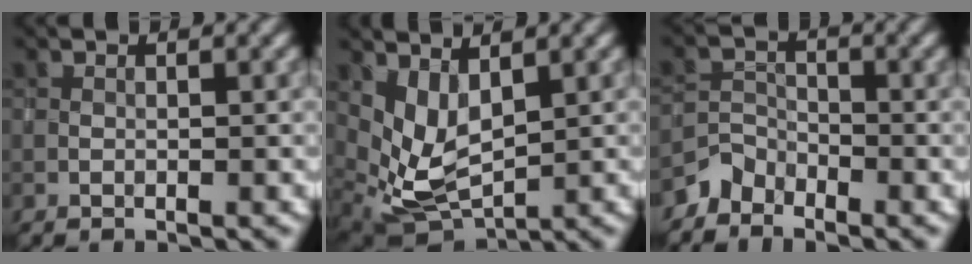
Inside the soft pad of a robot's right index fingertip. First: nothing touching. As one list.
[{"total": 4.6, "force": [2.0, 2.4, 3.3], "torque": [-0.078, -0.017, 0.047]}, {"total": 2.2, "force": [-1.9, 1.0, -0.2], "torque": [0.007, 0.008, -0.048]}]